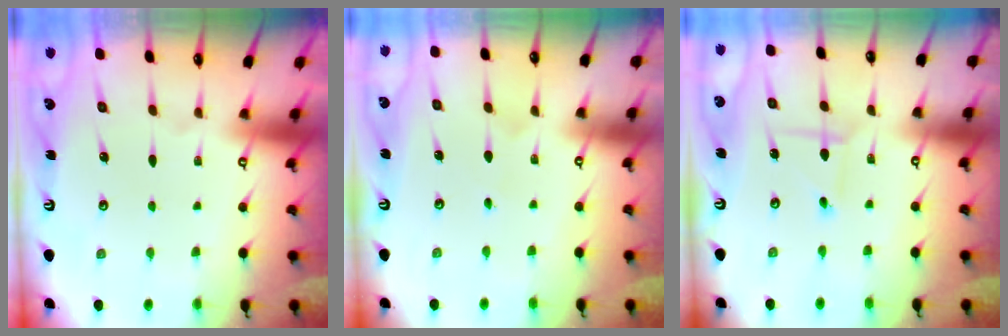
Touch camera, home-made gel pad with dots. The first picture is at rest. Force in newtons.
{"total": 3.0, "press": 3.0, "slide": 0.3}
{"total": 1.6, "press": 1.6, "slide": 0.1}